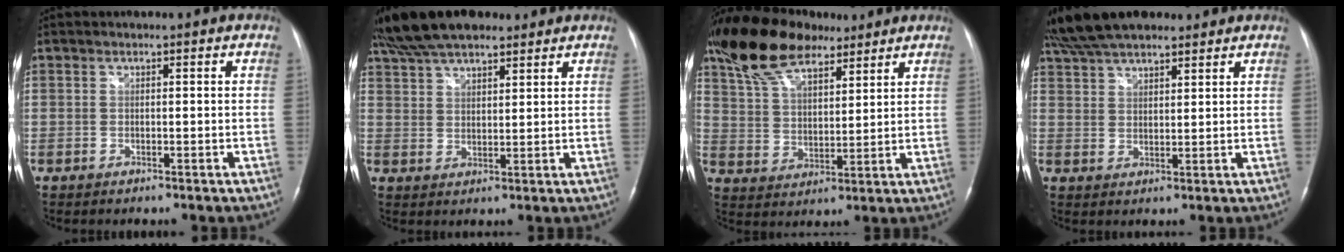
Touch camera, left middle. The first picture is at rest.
{"total": 13.4, "force": [10.8, 4.3, 6.6], "torque": [-0.125, 0.041, 0.191]}
{"total": 14.0, "force": [10.8, 5.2, 7.3], "torque": [-0.144, 0.028, 0.201]}
{"total": 11.9, "force": [10.0, 3.6, 5.5], "torque": [-0.099, 0.042, 0.178]}